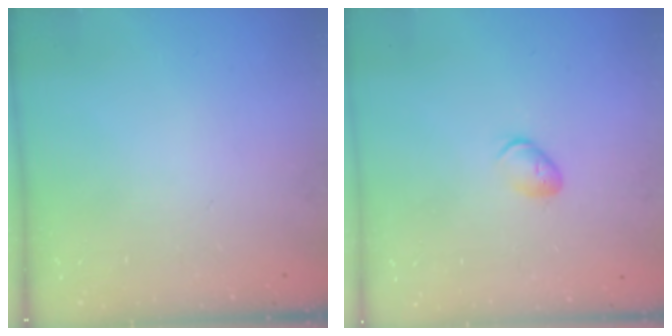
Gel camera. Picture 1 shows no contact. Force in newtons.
{"total": 5.6, "press": 5.5, "slide": 0.9}